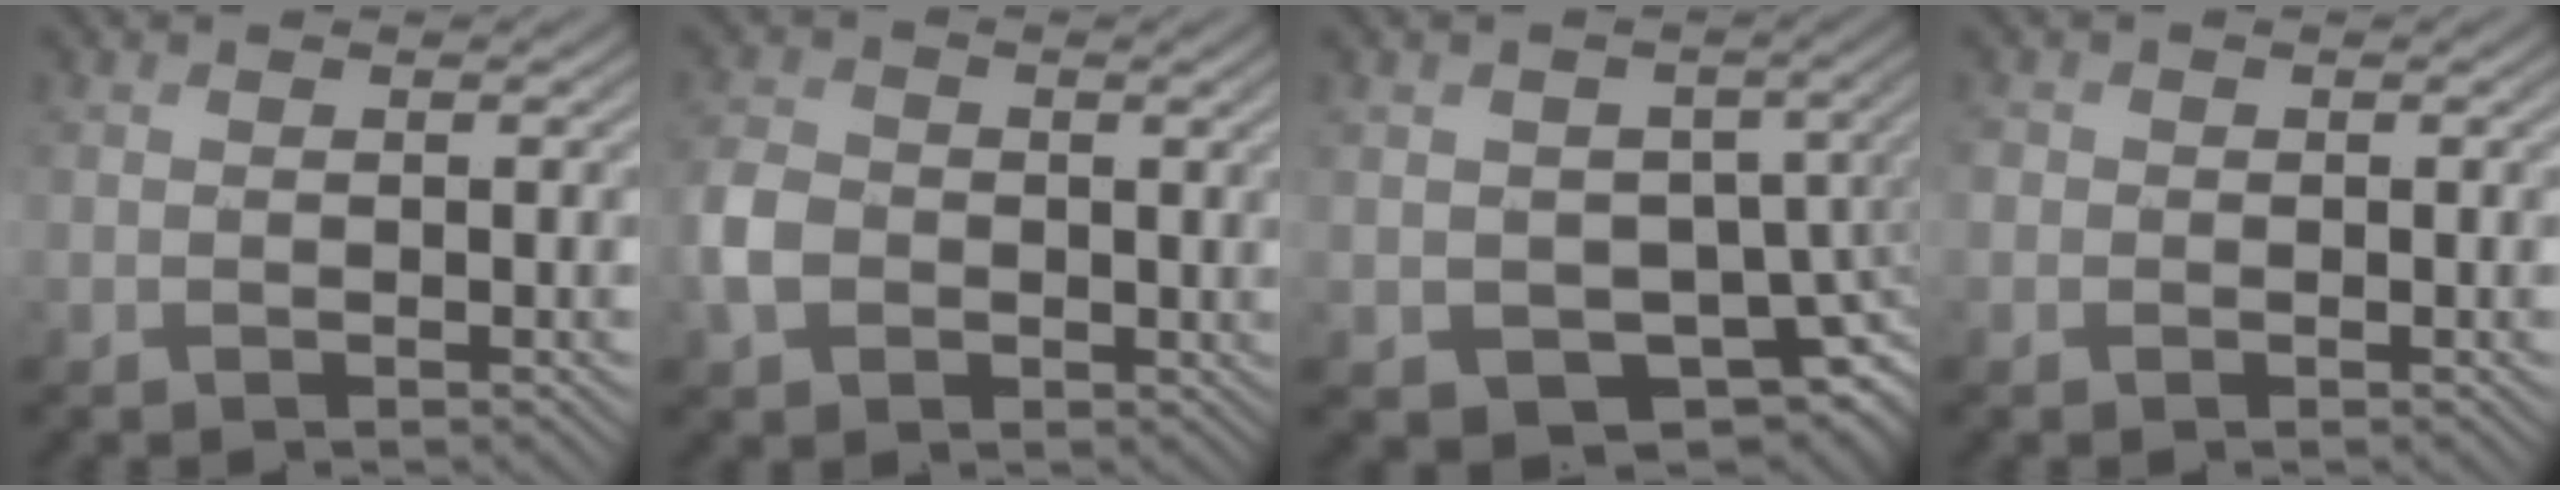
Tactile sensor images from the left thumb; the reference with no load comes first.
{"total": 5.2, "force": [-1.2, 4.3, 2.6], "torque": [-0.071, -0.003, -0.036]}
{"total": 9.3, "force": [-2.6, 6.8, 5.8], "torque": [-0.092, -0.037, -0.042]}
{"total": 1.3, "force": [-0.2, 1.3, 0.3], "torque": [-0.004, -0.005, -0.010]}